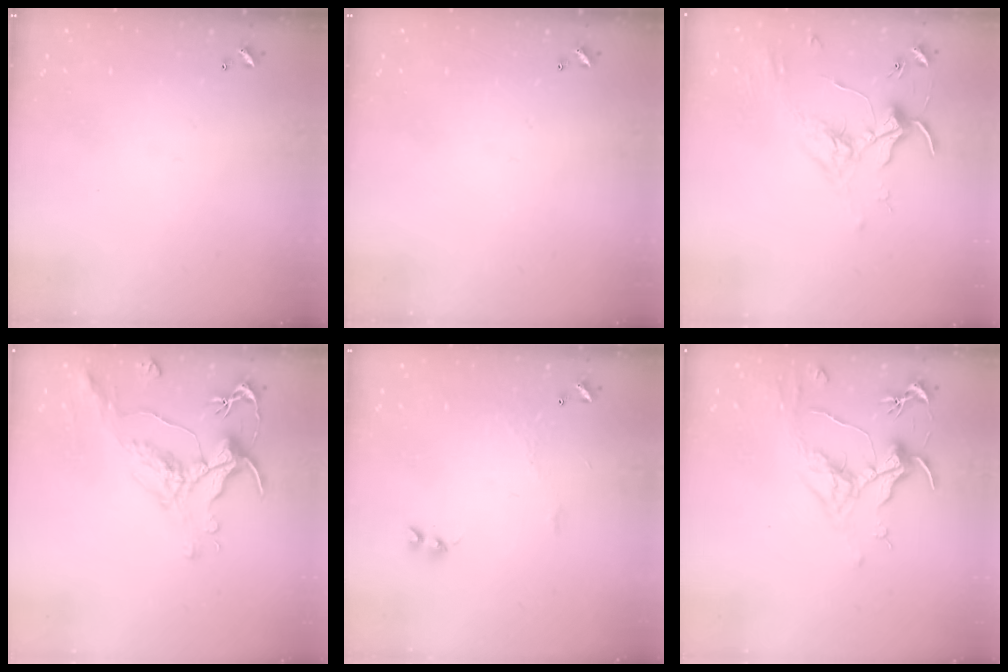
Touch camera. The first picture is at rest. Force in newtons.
{"total": 0.0}
{"total": 1.8, "press": 1.8, "slide": 0.4}
{"total": 1.5, "press": 0.9, "slide": 1.2}
{"total": 1.9, "press": 1.9, "slide": 0.3}
{"total": 1.6, "press": 1.4, "slide": 0.9}